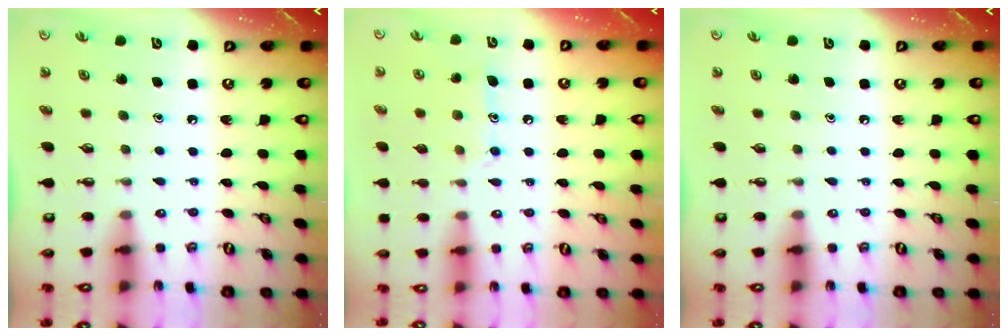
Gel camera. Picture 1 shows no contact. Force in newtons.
{"total": 11.2, "press": 11.2, "slide": 0.8}
{"total": 0.0}